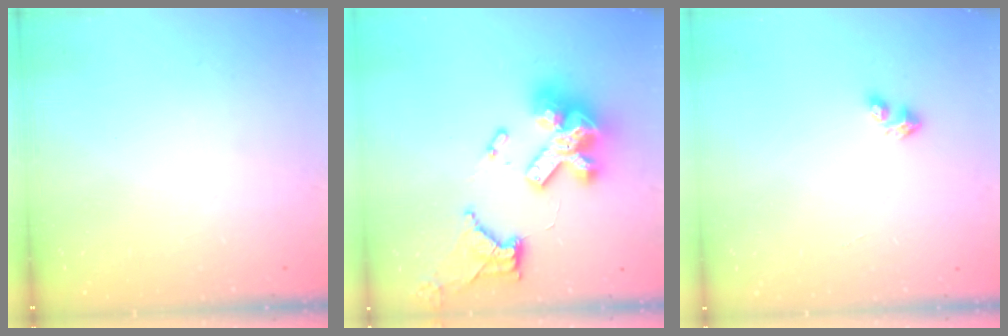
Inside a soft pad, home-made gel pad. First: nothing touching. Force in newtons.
{"total": 19.6, "press": 18.8, "slide": 5.5}
{"total": 3.0, "press": 2.9, "slide": 0.3}